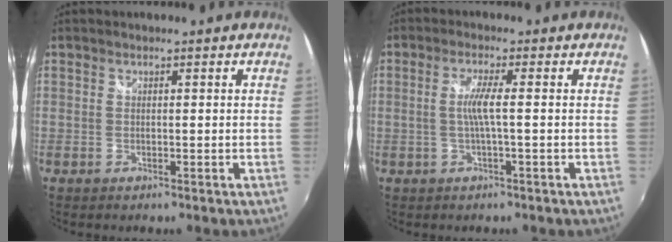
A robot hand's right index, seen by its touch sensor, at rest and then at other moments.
{"total": 3.8, "force": [-0.3, -0.4, 3.7], "torque": [-0.077, -0.001, -0.004]}